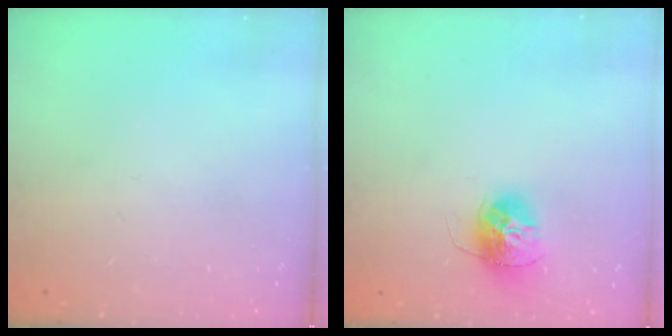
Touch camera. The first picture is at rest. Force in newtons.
{"total": 13.4, "press": 13.4, "slide": 1.2}